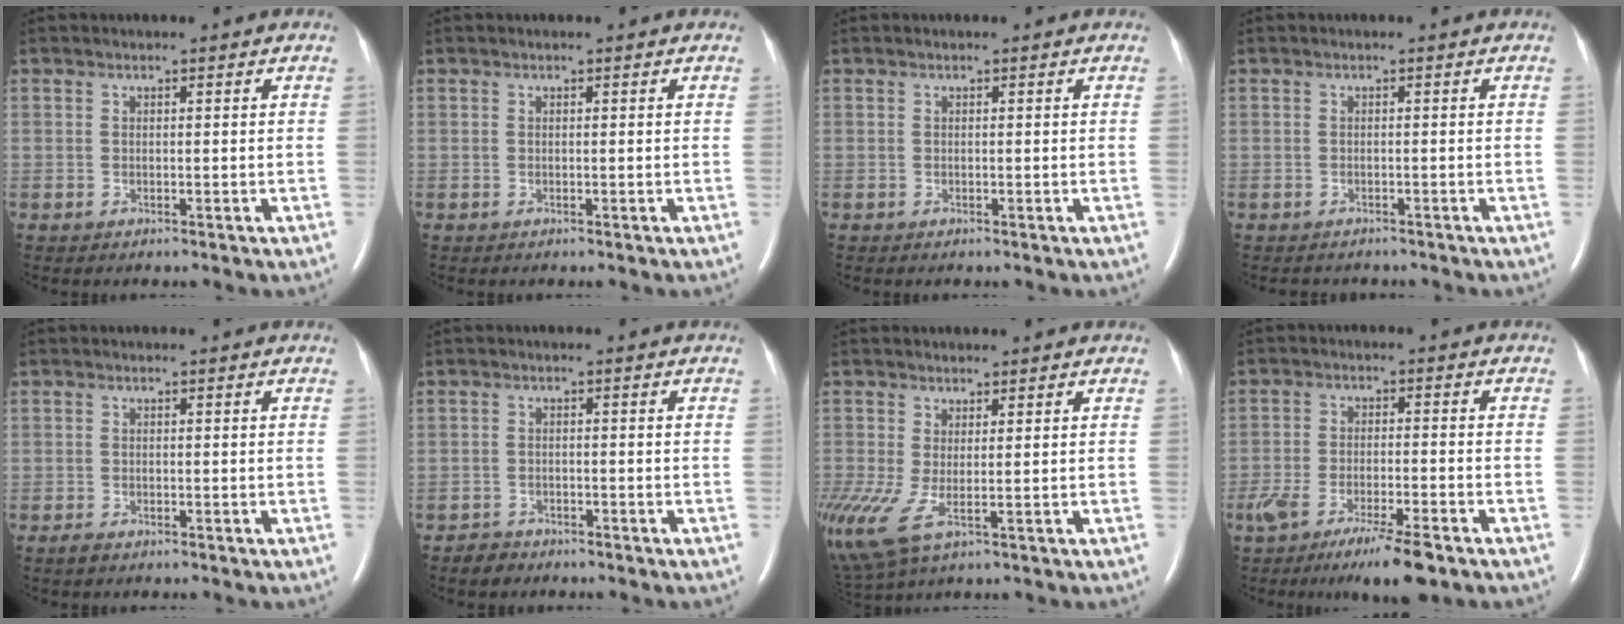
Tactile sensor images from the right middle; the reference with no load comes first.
{"total": 0.0}
{"total": 0.0}
{"total": 3.1, "force": [-2.7, 1.2, 0.7], "torque": [-0.012, -0.003, -0.031]}
{"total": 0.9, "force": [-0.7, 0.4, 0.5], "torque": [-0.015, -0.002, -0.011]}
{"total": 1.9, "force": [-1.6, 1.0, -0.2], "torque": [-0.007, 0.002, -0.028]}
{"total": 8.5, "force": [-1.7, 3.2, 7.7], "torque": [-0.191, -0.013, -0.018]}
{"total": 9.7, "force": [-6.6, 1.2, 7.0], "torque": [-0.118, -0.022, -0.104]}